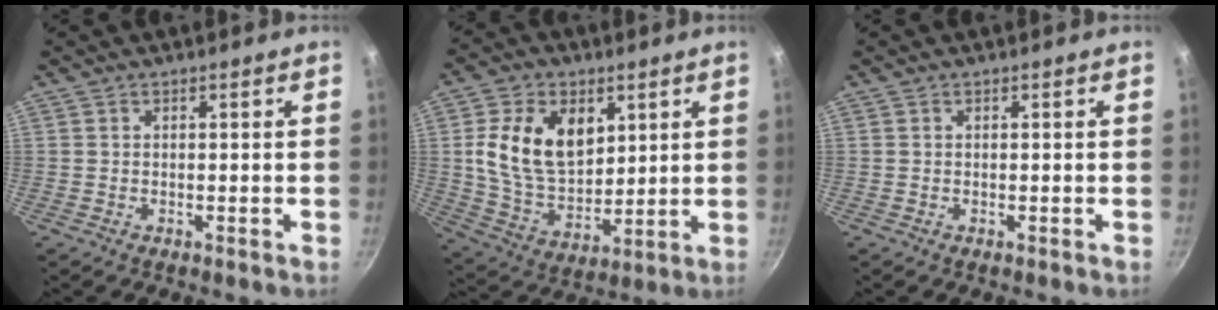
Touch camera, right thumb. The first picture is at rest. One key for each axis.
{"total": 16.1, "fx": 4.5, "fy": 10.9, "fz": 11.0, "tx": -0.171, "ty": -0.023, "tz": 0.088}
{"total": 0.0}